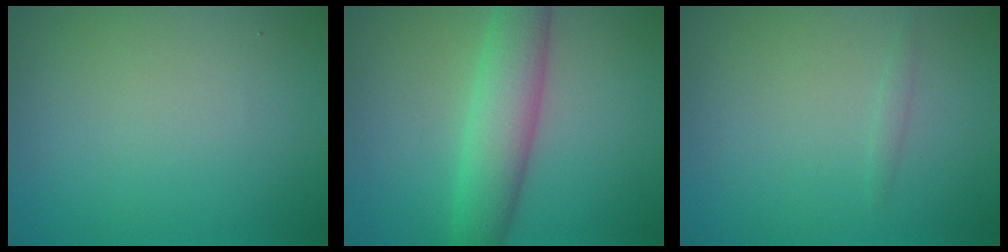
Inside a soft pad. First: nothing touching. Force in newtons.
{"total": 5.4, "press": 5.4, "slide": 0.2}
{"total": 0.5, "press": 0.5, "slide": 0.0}